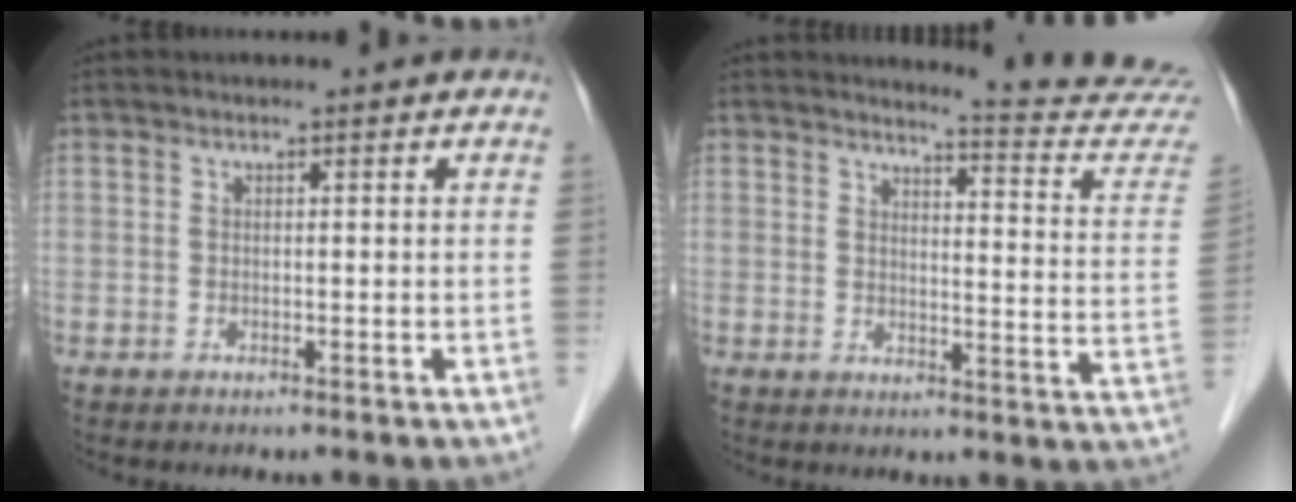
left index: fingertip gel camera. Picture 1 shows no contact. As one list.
[{"total": 13.6, "force": [13.5, -1.3, 0.8], "torque": [-0.003, -0.125, 0.134]}]